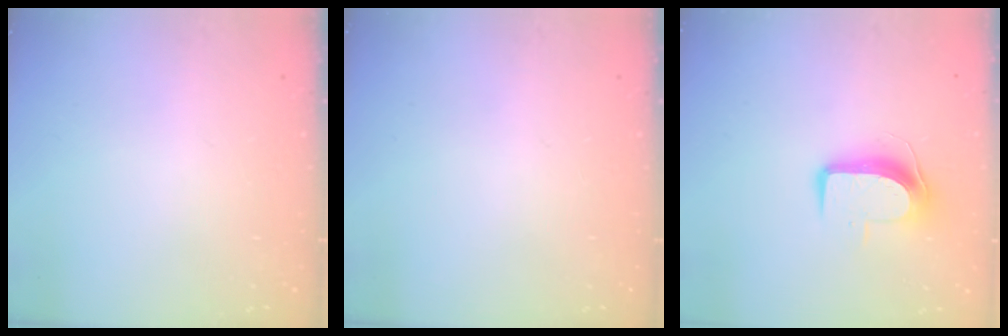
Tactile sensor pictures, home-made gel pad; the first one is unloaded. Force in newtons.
{"total": 0.0}
{"total": 8.8, "press": 8.8, "slide": 0.5}